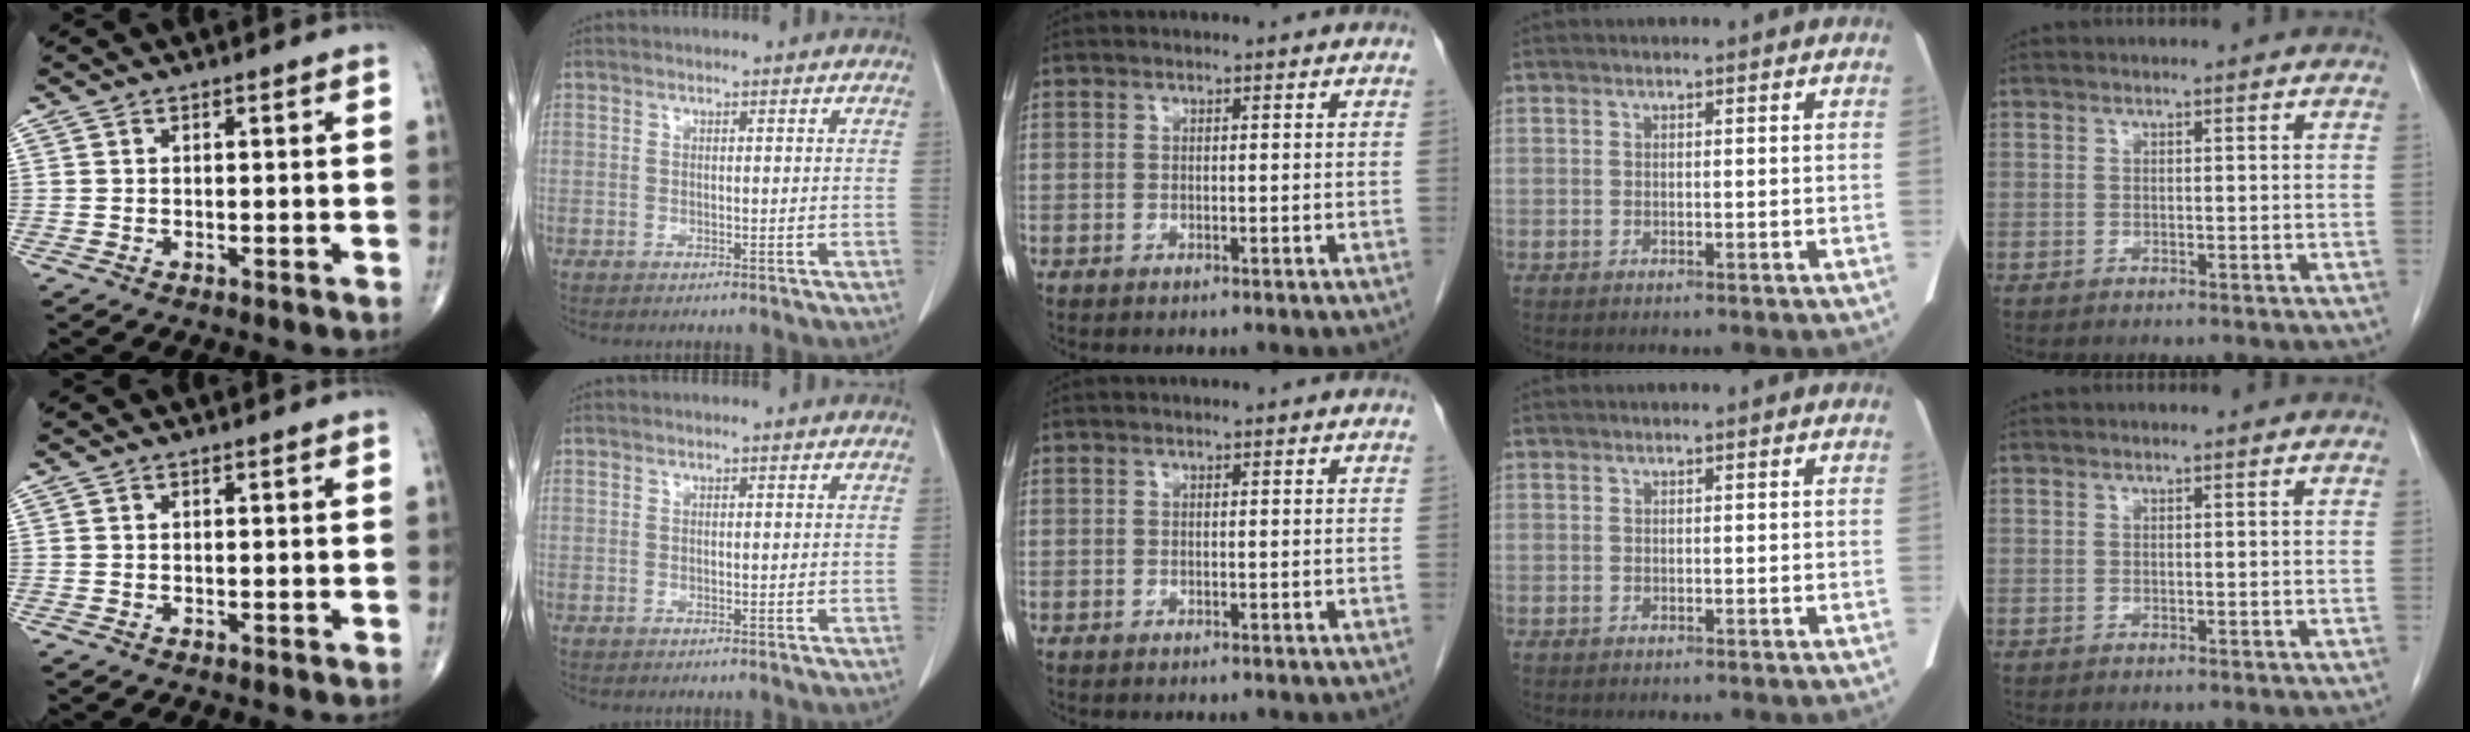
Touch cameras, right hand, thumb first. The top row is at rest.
{}